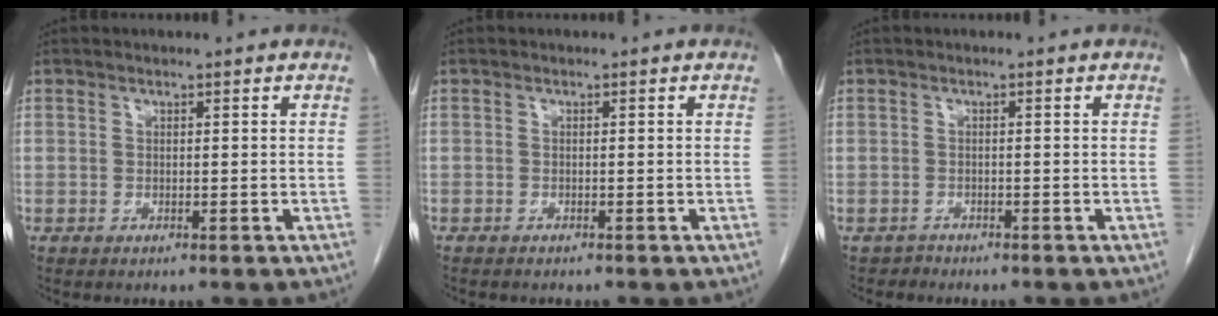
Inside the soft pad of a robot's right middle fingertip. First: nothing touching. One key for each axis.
{"total": 1.3, "fx": -1.2, "fy": 0.4, "fz": 0.5, "tx": -0.012, "ty": -0.003, "tz": -0.014}
{"total": 0.9, "fx": -0.7, "fy": 0.2, "fz": -0.4, "tx": 0.003, "ty": -0.002, "tz": -0.014}